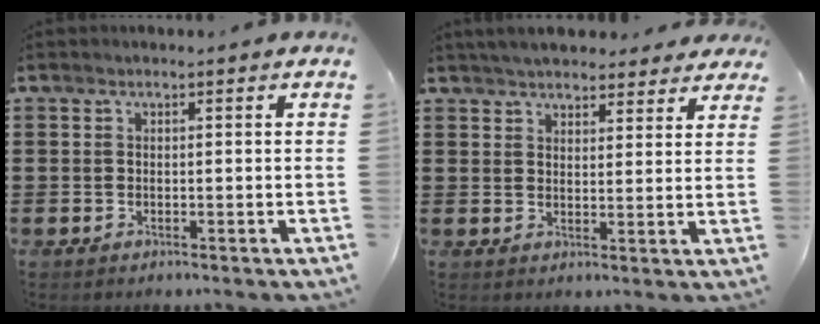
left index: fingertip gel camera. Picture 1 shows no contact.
{"total": 4.4, "force": [4.3, 0.7, 0.7], "torque": [-0.029, -0.011, 0.078]}